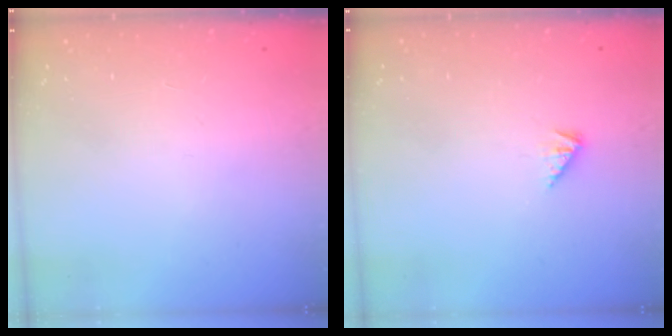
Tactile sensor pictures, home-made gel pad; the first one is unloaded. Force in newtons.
{"total": 1.9, "press": 1.9, "slide": 0.4}